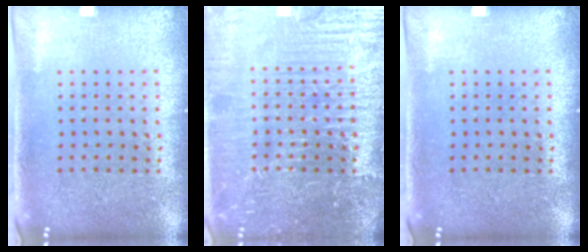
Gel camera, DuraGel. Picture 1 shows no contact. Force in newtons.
{"total": 7.7, "press": 7.7, "slide": 1.0}
{"total": 0.0}